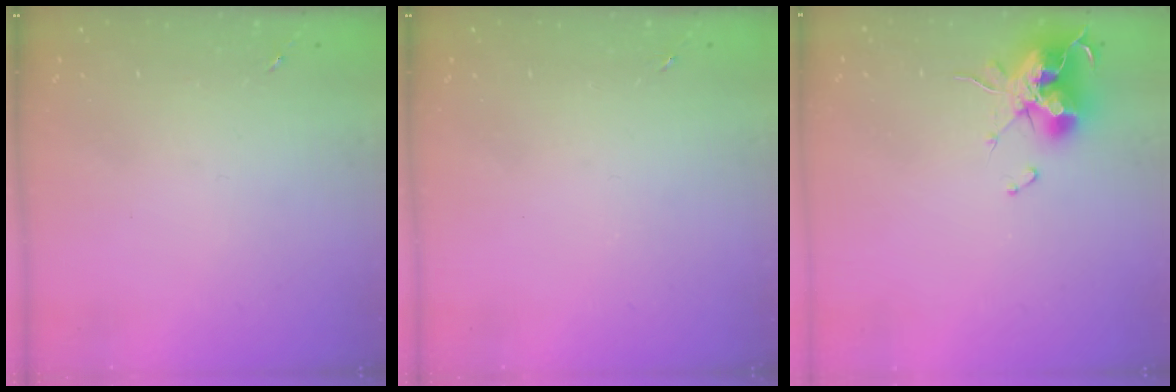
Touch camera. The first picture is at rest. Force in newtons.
{"total": 0.0}
{"total": 14.9, "press": 14.9, "slide": 0.9}